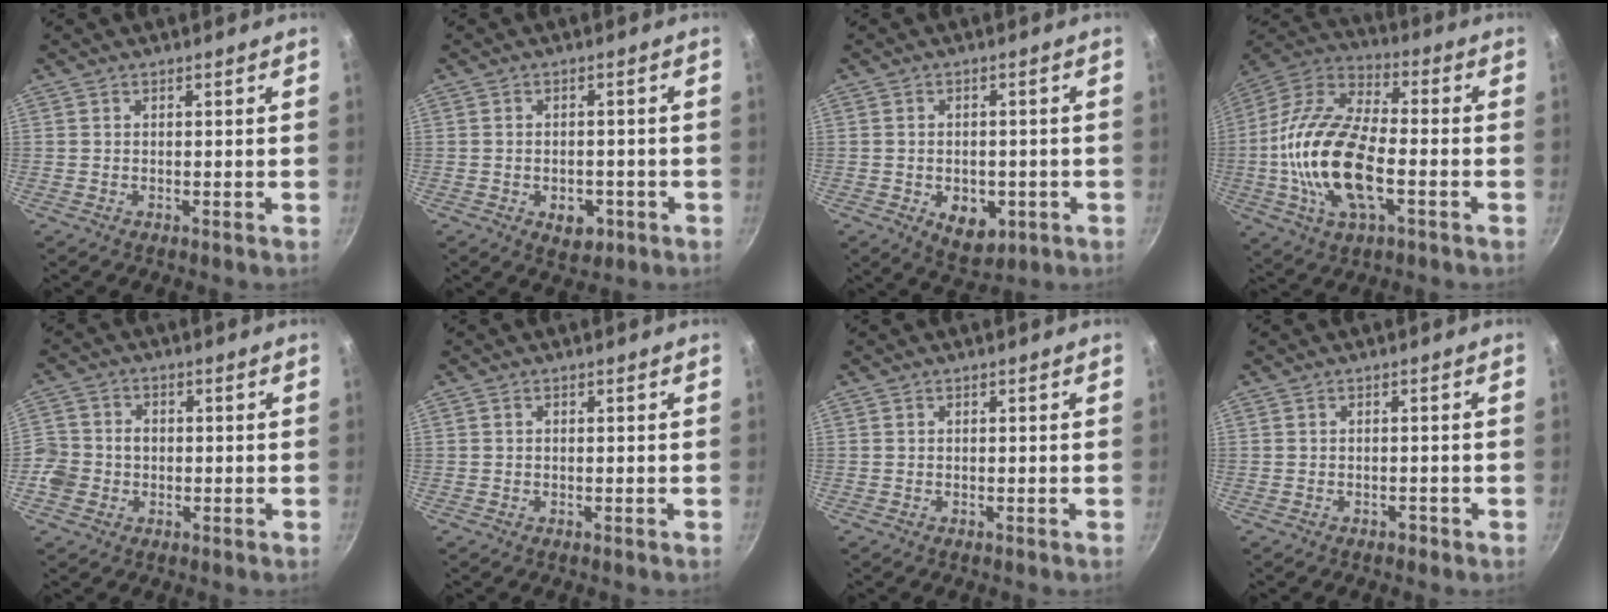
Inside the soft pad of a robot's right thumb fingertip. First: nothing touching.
{"total": 5.1, "force": [-1.9, 3.4, 3.3], "torque": [-0.031, 0.009, -0.018]}
{"total": 7.8, "force": [-2.4, 5.2, 5.3], "torque": [-0.052, 0.000, -0.022]}
{"total": 20.6, "force": [-3.7, 9.8, 17.7], "torque": [-0.336, 0.030, -0.086]}
{"total": 7.5, "force": [-1.7, 6.6, 3.2], "torque": [-0.049, 0.023, -0.045]}
{"total": 0.0}
{"total": 0.0}
{"total": 0.9, "force": [-0.6, 0.5, 0.4], "torque": [-0.001, 0.011, -0.003]}